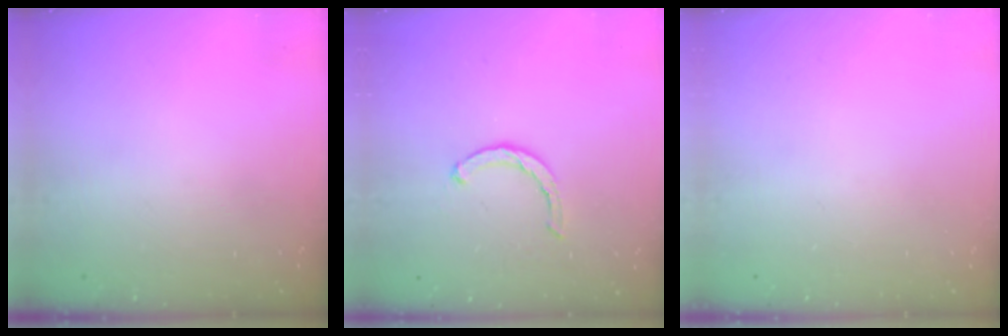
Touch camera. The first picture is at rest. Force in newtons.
{"total": 2.7, "press": 2.7, "slide": 0.4}
{"total": 0.0}